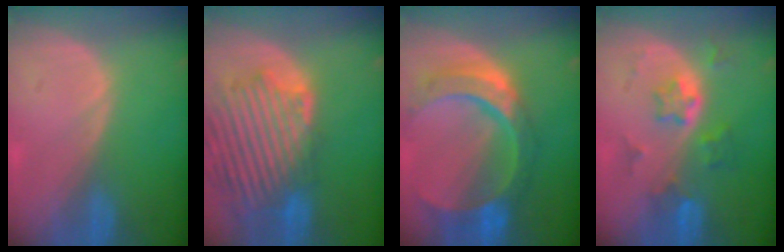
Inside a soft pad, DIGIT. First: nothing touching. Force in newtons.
{"total": 13.8, "press": 11.8, "slide": 7.2}
{"total": 11.0, "press": 9.2, "slide": 6.0}
{"total": 5.9, "press": 5.3, "slide": 2.5}